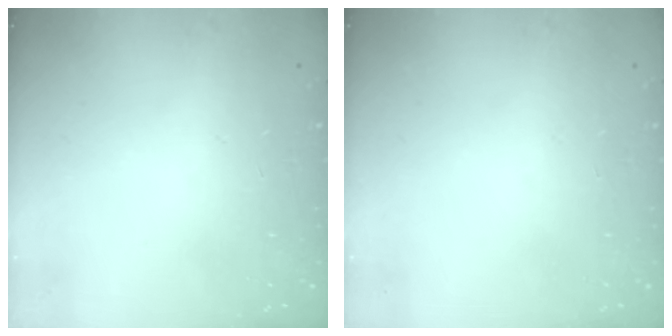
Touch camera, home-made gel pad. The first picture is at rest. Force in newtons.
{"total": 0.0}